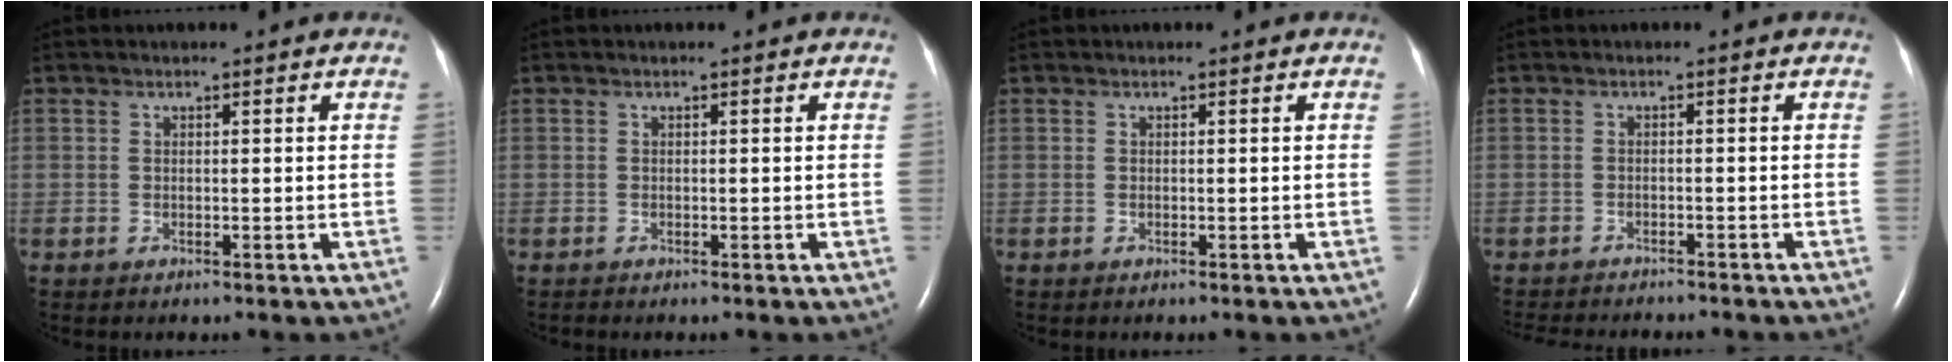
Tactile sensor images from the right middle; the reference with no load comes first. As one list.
[{"total": 0.0}, {"total": 0.0}, {"total": 10.6, "force": [-9.6, 2.0, 4.0], "torque": [-0.058, -0.014, -0.123]}]